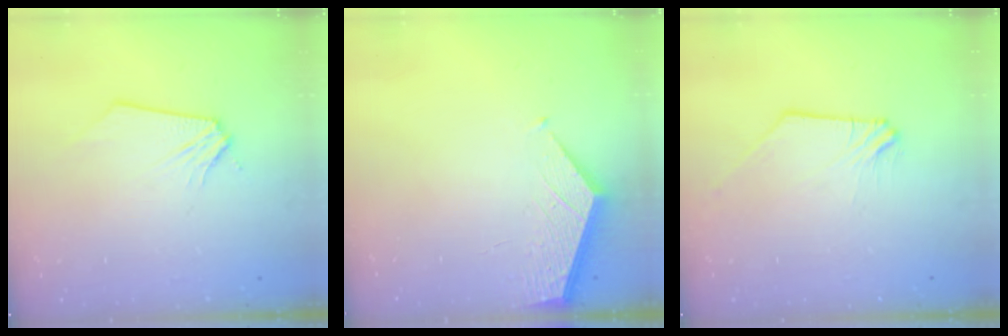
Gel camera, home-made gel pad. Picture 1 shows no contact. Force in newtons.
{"total": 2.4, "press": 2.4, "slide": 0.2}
{"total": 0.9, "press": 0.8, "slide": 0.2}